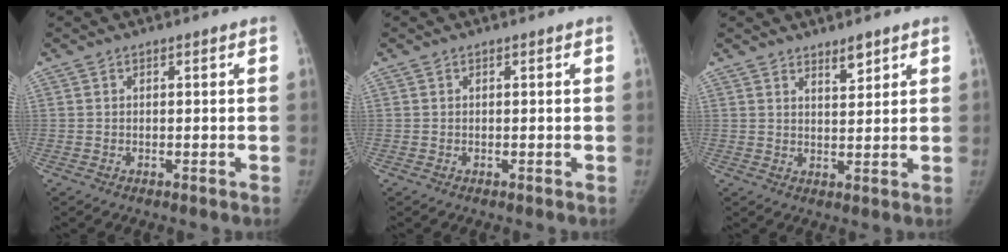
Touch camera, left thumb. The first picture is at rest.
{"total": 0.0}
{"total": 3.3, "force": [2.5, 1.1, 1.8], "torque": [-0.019, -0.021, 0.042]}